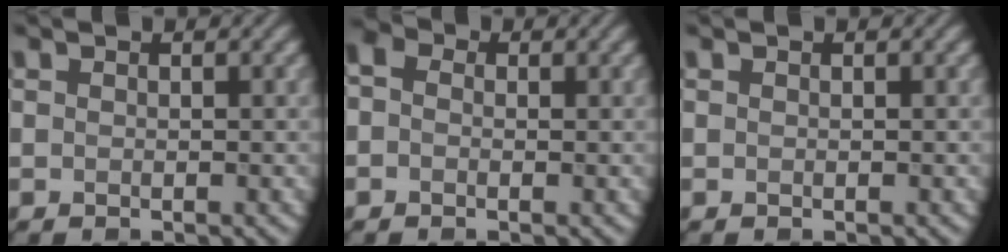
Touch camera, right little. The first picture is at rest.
{"total": 2.3, "force": [0.3, 1.8, 1.4], "torque": [-0.028, 0.006, -0.019]}
{"total": 0.0}